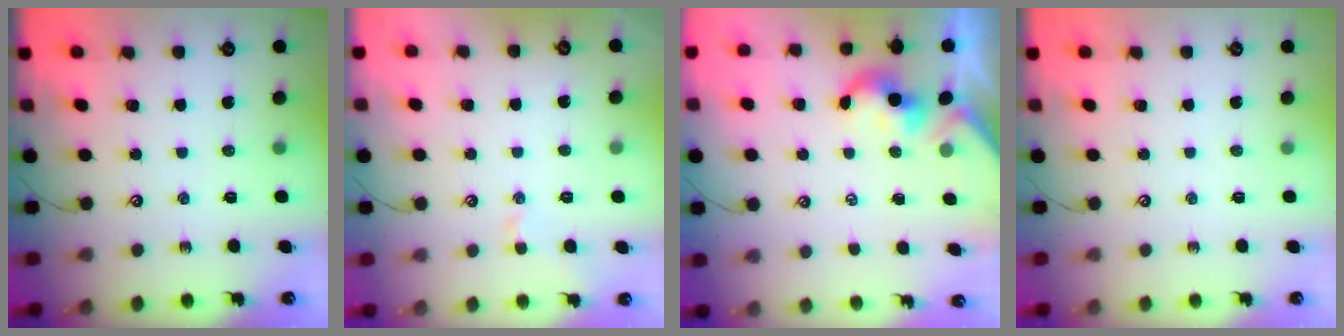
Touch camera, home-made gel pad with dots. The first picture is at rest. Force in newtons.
{"total": 0.5, "press": 0.5, "slide": 0.2}
{"total": 1.0, "press": 0.9, "slide": 0.5}
{"total": 0.0}